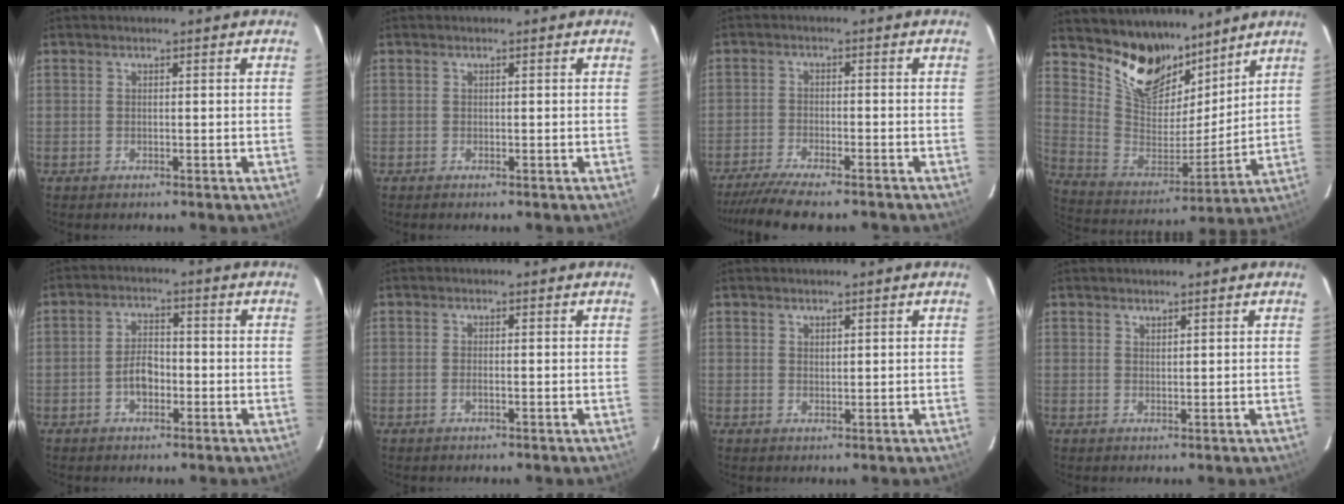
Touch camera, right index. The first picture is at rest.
{"total": 0.0}
{"total": 11.3, "force": [-9.7, 1.9, 5.6], "torque": [-0.129, -0.028, -0.162]}
{"total": 16.2, "force": [12.2, 8.4, 6.6], "torque": [-0.148, -0.005, 0.233]}
{"total": 4.5, "force": [-1.7, 2.7, 3.1], "torque": [-0.063, 0.008, -0.027]}
{"total": 1.0, "force": [-0.4, 0.2, 0.8], "torque": [-0.018, -0.001, -0.007]}
{"total": 1.1, "force": [0.9, 0.6, 0.3], "torque": [-0.003, 0.001, 0.016]}
{"total": 1.0, "force": [0.9, 0.3, 0.1], "torque": [-0.004, 0.001, 0.018]}